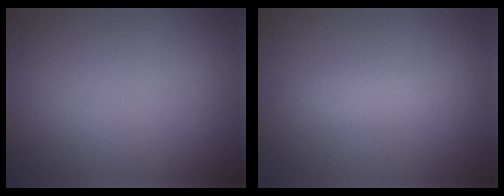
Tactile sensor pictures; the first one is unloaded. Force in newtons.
{"total": 1.6, "press": 1.6, "slide": 0.1}